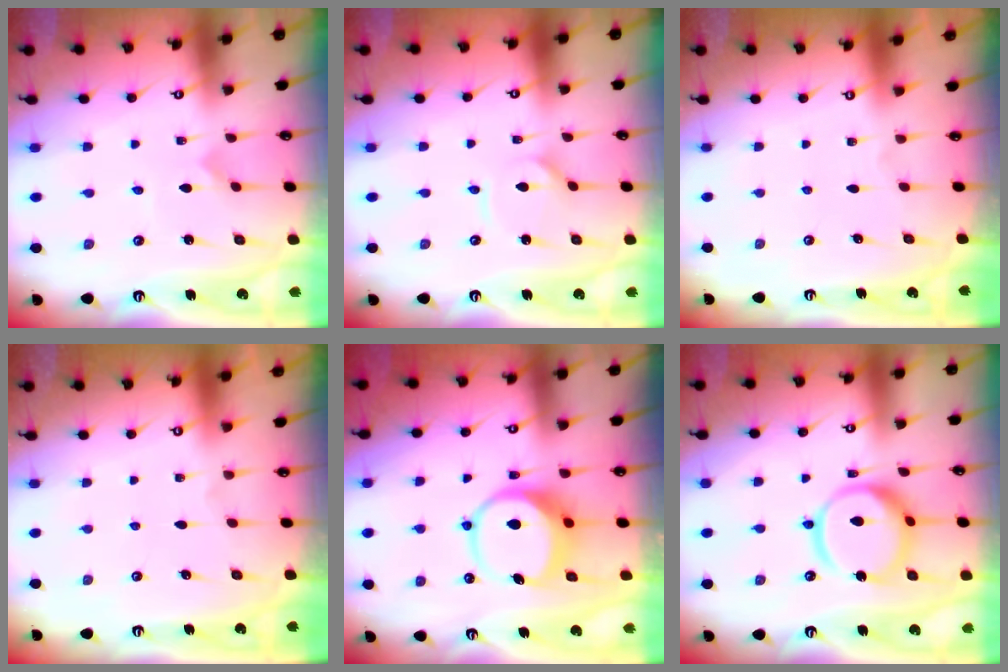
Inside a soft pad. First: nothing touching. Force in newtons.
{"total": 2.0, "press": 2.0, "slide": 0.3}
{"total": 0.0}
{"total": 0.0}
{"total": 8.3, "press": 8.2, "slide": 1.2}
{"total": 15.1, "press": 15.0, "slide": 1.8}